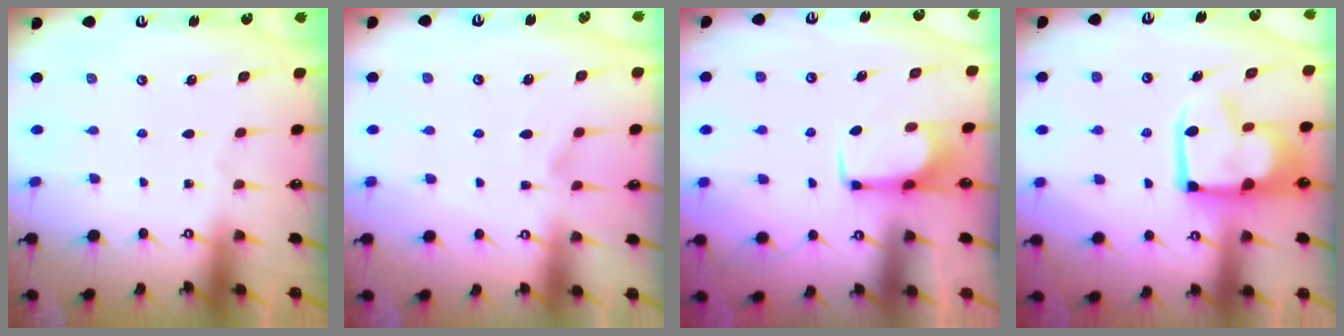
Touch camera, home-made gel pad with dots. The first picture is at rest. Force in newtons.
{"total": 1.1, "press": 0.6, "slide": 0.9}
{"total": 1.7, "press": 1.6, "slide": 0.4}
{"total": 11.2, "press": 11.1, "slide": 1.4}